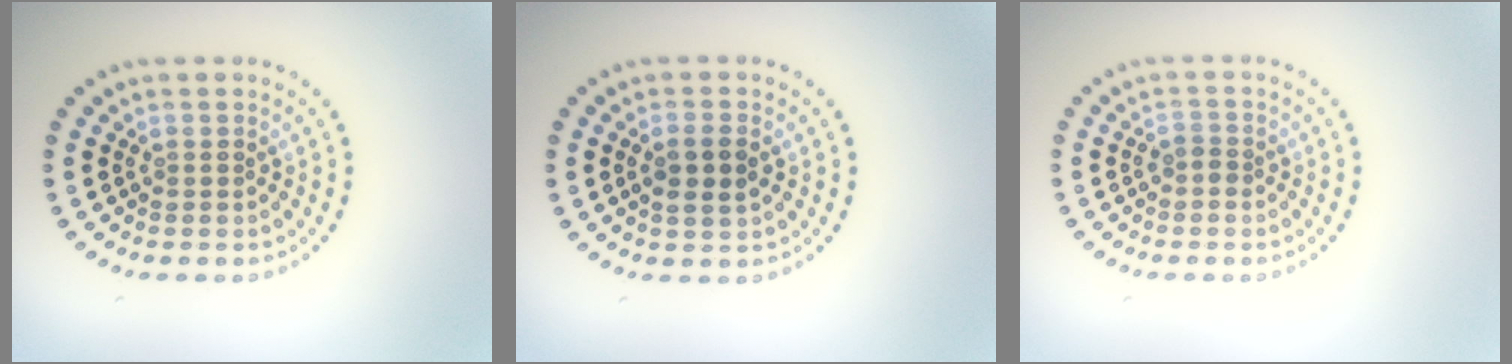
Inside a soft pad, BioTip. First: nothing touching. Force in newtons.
{"total": 2.4, "press": 2.3, "slide": 0.7}
{"total": 1.1, "press": 0.9, "slide": 0.5}